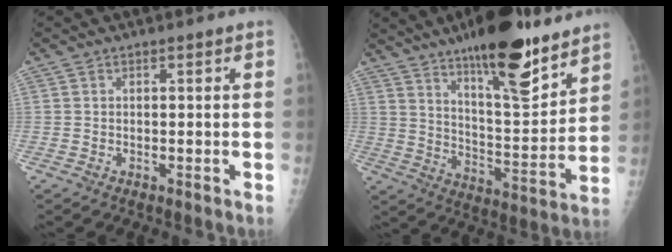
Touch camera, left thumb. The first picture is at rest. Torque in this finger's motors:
{"motor_torque": [3.10, 0.82, 1.43, -1.32, 0.42]}